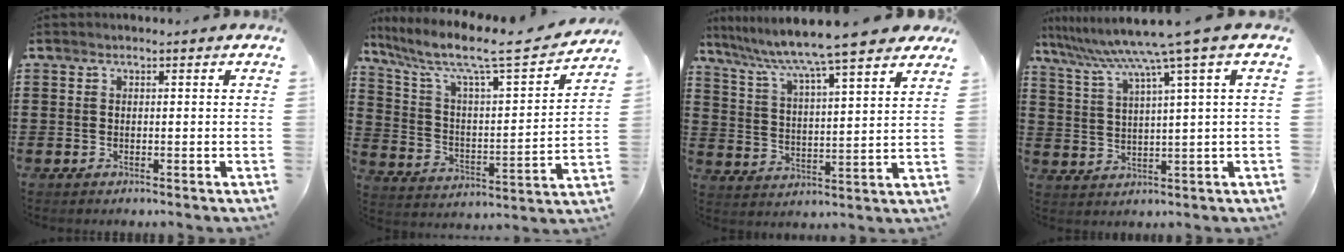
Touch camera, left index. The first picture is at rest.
{"total": 8.6, "force": [6.8, 1.0, 5.2], "torque": [-0.131, -0.049, 0.105]}
{"total": 8.1, "force": [7.1, -0.6, 3.8], "torque": [-0.103, -0.042, 0.115]}
{"total": 8.0, "force": [5.4, -1.2, 5.7], "torque": [-0.133, -0.036, 0.084]}